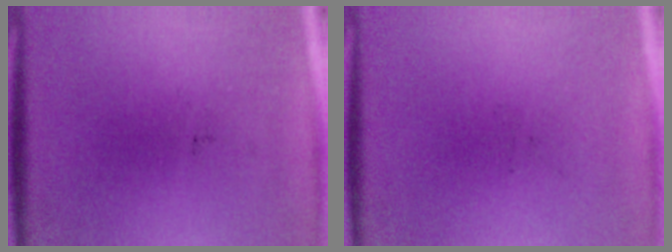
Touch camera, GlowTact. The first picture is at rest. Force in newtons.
{"total": 0.0}